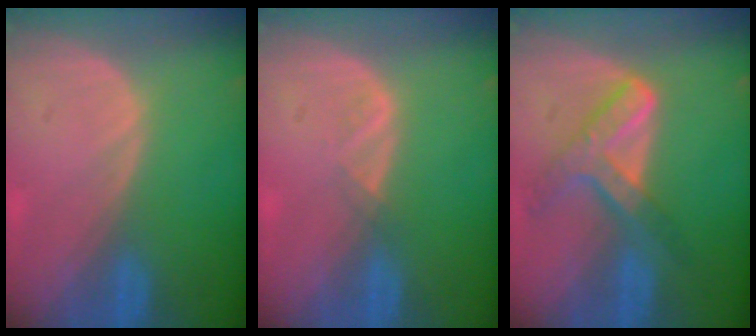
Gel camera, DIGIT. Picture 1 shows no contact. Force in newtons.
{"total": 1.3, "press": 1.2, "slide": 0.7}
{"total": 7.3, "press": 6.2, "slide": 3.9}